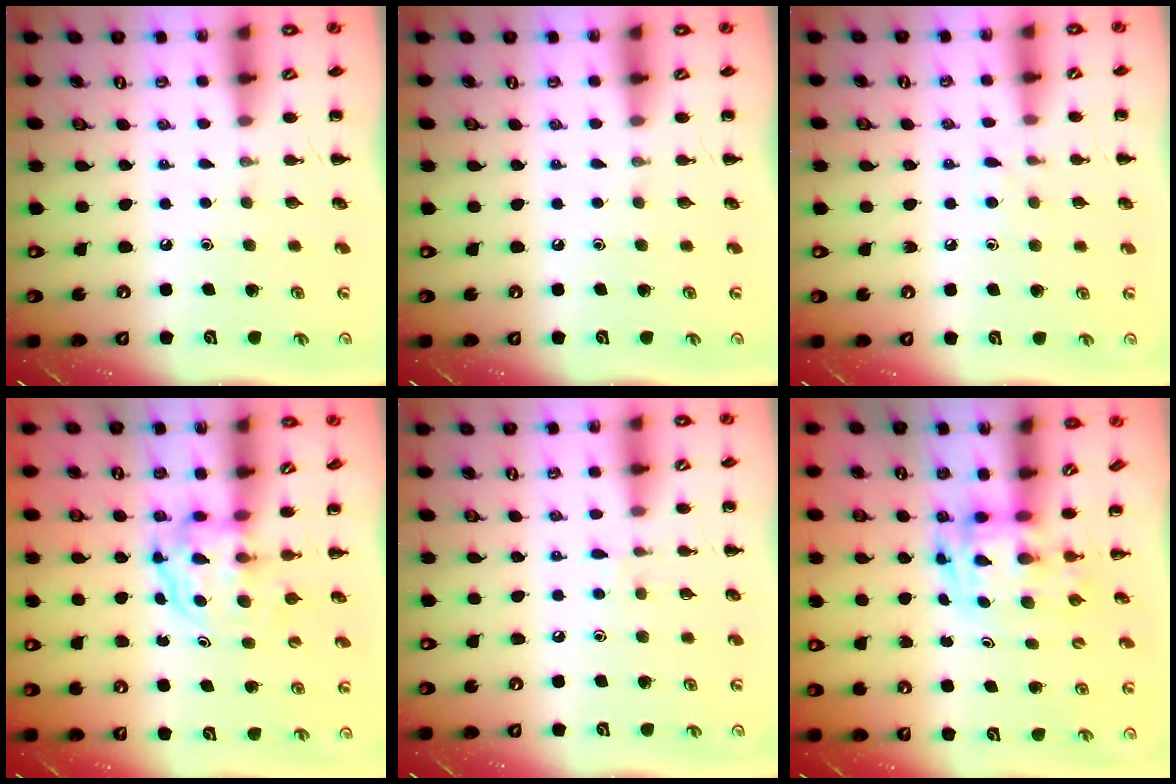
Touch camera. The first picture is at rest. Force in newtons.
{"total": 0.0}
{"total": 4.8, "press": 4.4, "slide": 2.0}
{"total": 3.8, "press": 3.8, "slide": 0.2}
{"total": 3.7, "press": 3.4, "slide": 1.5}
{"total": 3.5, "press": 3.4, "slide": 0.6}